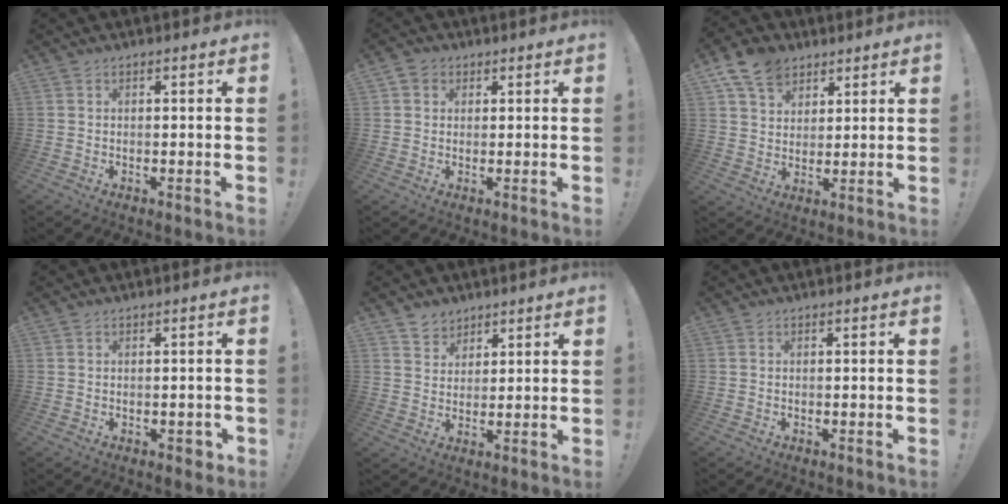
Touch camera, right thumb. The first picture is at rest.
{"total": 3.2, "force": [1.4, 2.7, 0.8], "torque": [-0.015, 0.000, 0.027]}
{"total": 11.1, "force": [6.8, 7.6, 4.2], "torque": [-0.070, -0.035, 0.134]}
{"total": 2.4, "force": [-0.4, 1.5, 1.8], "torque": [-0.017, 0.003, -0.007]}
{"total": 5.2, "force": [3.7, 3.7, -0.1], "torque": [0.005, -0.032, 0.071]}
{"total": 0.0}